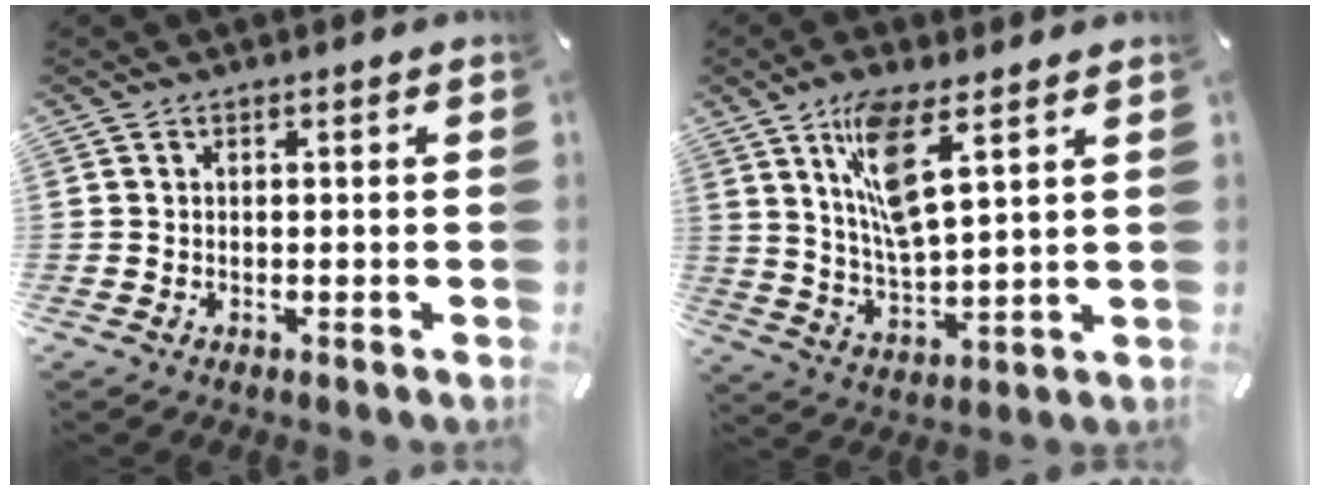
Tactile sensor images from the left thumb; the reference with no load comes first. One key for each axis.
{"total": 11.7, "fx": 6.9, "fy": 3.4, "fz": 8.8, "tx": -0.177, "ty": -0.020, "tz": 0.121}